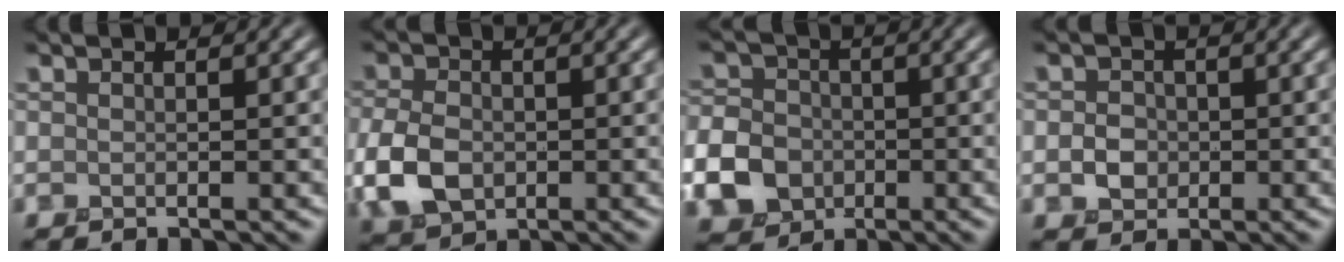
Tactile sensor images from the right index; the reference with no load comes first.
{"total": 5.3, "force": [-1.2, 3.8, 3.5], "torque": [-0.088, -0.004, -0.029]}
{"total": 8.1, "force": [-2.8, 6.9, 3.3], "torque": [-0.076, -0.019, -0.079]}
{"total": 2.0, "force": [-0.3, 1.8, 0.8], "torque": [-0.014, 0.001, -0.008]}